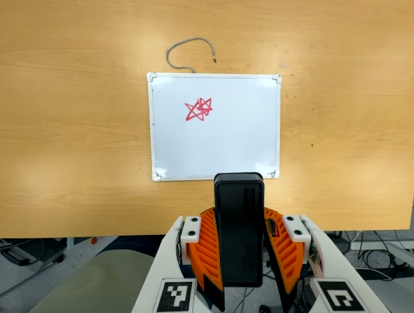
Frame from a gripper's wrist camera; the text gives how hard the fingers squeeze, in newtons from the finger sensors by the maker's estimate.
{"total": 9.0, "left": 7.4, "right": 10.6}